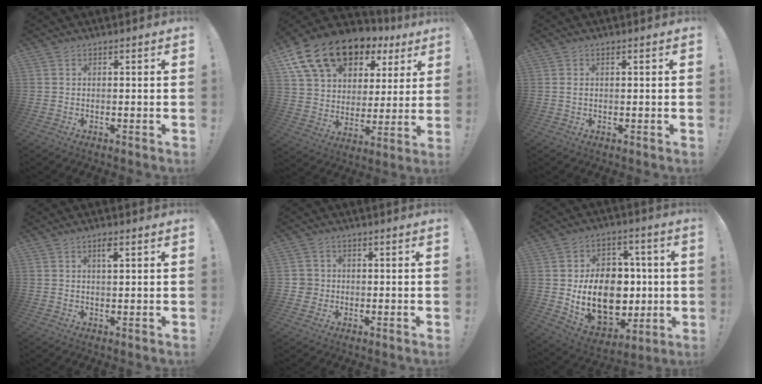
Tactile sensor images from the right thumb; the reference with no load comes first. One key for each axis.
{"total": 18.4, "fx": 12.0, "fy": 10.6, "fz": 9.0, "tx": -0.148, "ty": -0.073, "tz": 0.223}
{"total": 1.3, "fx": 0.7, "fy": 0.0, "fz": 1.1, "tx": -0.015, "ty": -0.003, "tz": 0.011}
{"total": 2.9, "fx": 1.6, "fy": 0.4, "fz": 2.4, "tx": -0.028, "ty": -0.006, "tz": 0.020}
{"total": 3.4, "fx": -0.6, "fy": 3.2, "fz": 0.9, "tx": -0.012, "ty": 0.010, "tz": -0.009}
{"total": 19.3, "fx": -0.6, "fy": 14.5, "fz": 12.7, "tx": -0.213, "ty": -0.003, "tz": 0.018}